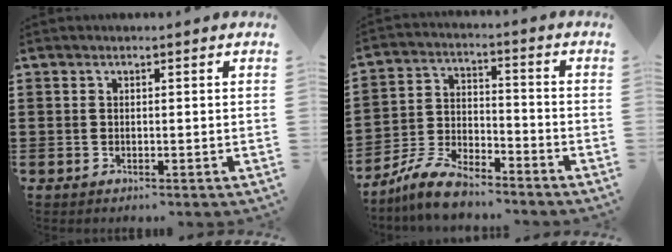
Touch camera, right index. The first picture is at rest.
{"total": 7.2, "force": [-6.5, 1.8, 2.6], "torque": [-0.067, 0.011, -0.128]}